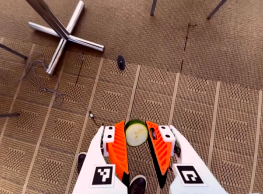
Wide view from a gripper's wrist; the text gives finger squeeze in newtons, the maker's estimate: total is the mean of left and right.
{"total": 7.3, "left": 7.0, "right": 7.6}